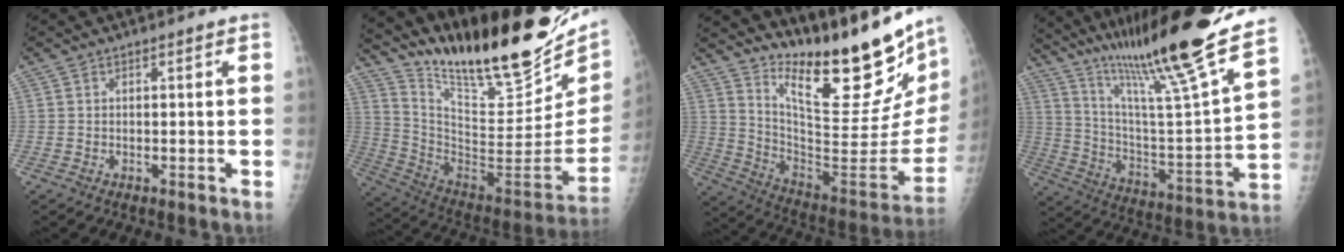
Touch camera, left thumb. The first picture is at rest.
{"total": 33.2, "force": [24.2, 9.3, 20.7], "torque": [-0.305, -0.110, 0.378]}
{"total": 27.5, "force": [21.6, 6.0, 16.0], "torque": [-0.209, -0.155, 0.322]}
{"total": 27.3, "force": [21.1, 1.5, 17.4], "torque": [-0.271, -0.101, 0.345]}